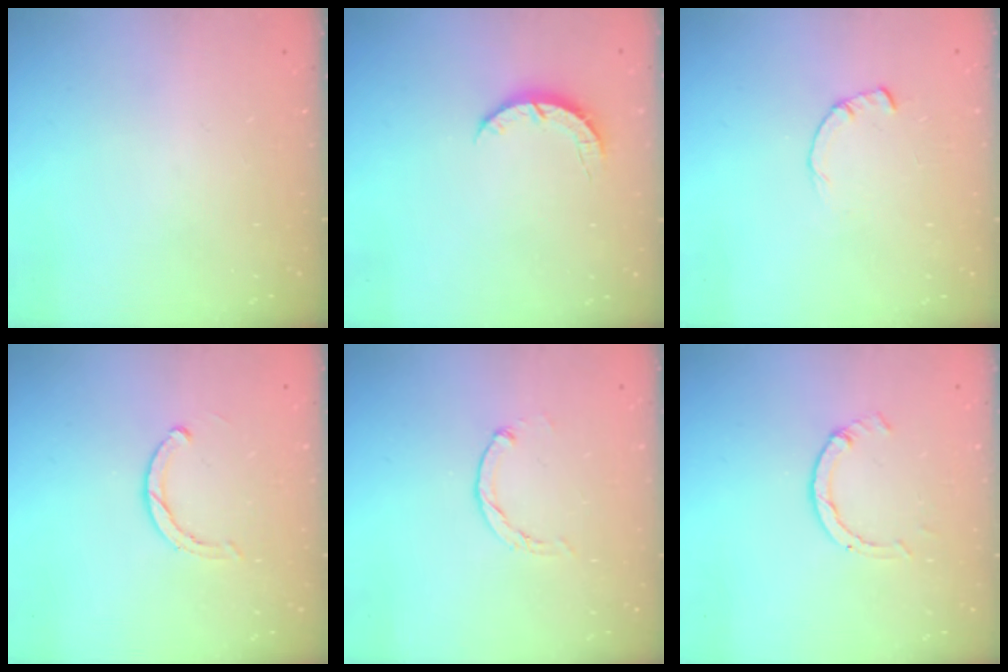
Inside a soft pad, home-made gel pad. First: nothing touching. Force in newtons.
{"total": 3.6, "press": 3.5, "slide": 0.5}
{"total": 0.8, "press": 0.8, "slide": 0.2}
{"total": 2.8, "press": 2.7, "slide": 0.3}
{"total": 0.0}
{"total": 2.6, "press": 2.5, "slide": 0.3}